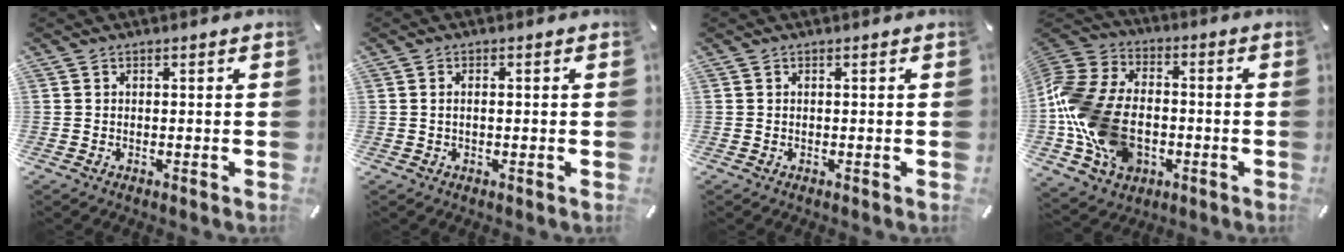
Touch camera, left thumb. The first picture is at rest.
{"total": 1.3, "force": [-0.1, 0.6, 1.2], "torque": [-0.024, 0.002, -0.002]}
{"total": 0.0}
{"total": 20.2, "force": [-4.5, 15.1, 12.8], "torque": [-0.286, 0.031, -0.073]}